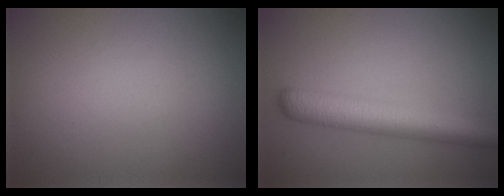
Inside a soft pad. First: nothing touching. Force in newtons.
{"total": 5.4, "press": 5.4, "slide": 0.1}